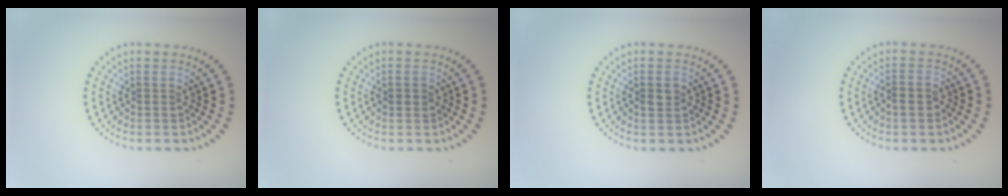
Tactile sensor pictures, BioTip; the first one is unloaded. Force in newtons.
{"total": 1.1, "press": 1.1, "slide": 0.0}
{"total": 1.3, "press": 1.3, "slide": 0.1}
{"total": 1.1, "press": 1.0, "slide": 0.6}